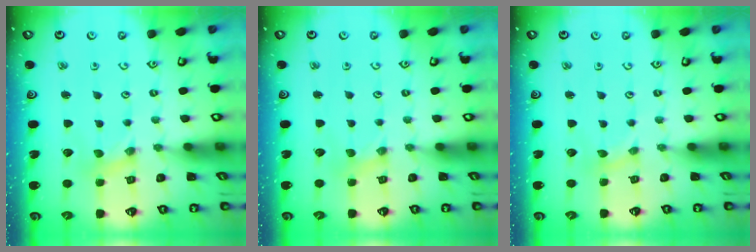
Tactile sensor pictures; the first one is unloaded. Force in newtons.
{"total": 0.0}
{"total": 0.0}